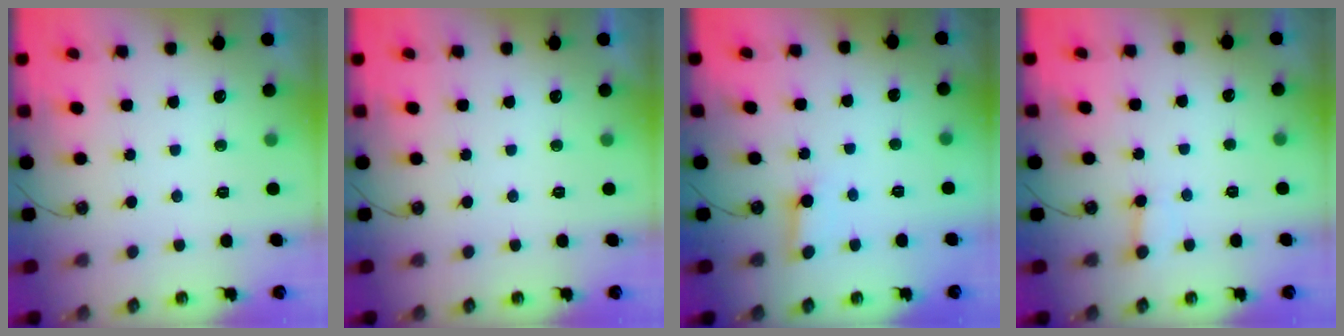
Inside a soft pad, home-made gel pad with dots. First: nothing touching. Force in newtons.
{"total": 0.0}
{"total": 2.5, "press": 2.5, "slide": 0.2}
{"total": 2.2, "press": 2.2, "slide": 0.2}